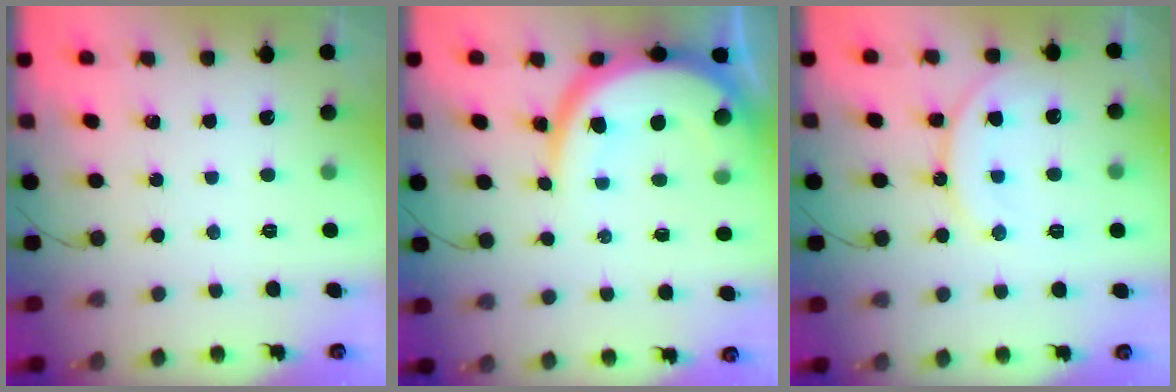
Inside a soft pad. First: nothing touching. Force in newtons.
{"total": 13.7, "press": 13.6, "slide": 1.4}
{"total": 14.1, "press": 14.0, "slide": 1.7}